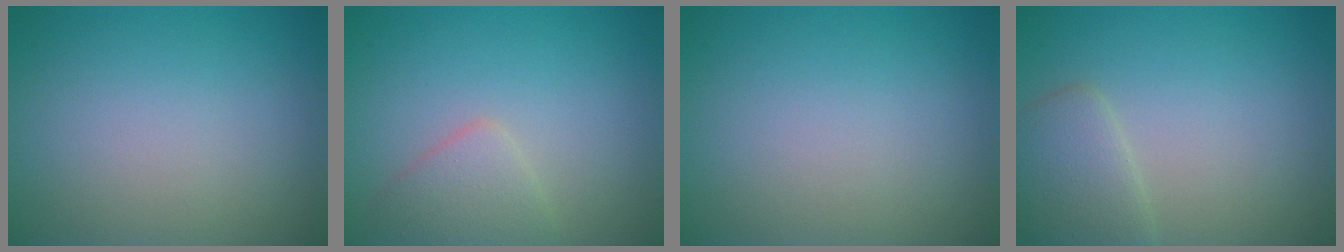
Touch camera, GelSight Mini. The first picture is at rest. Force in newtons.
{"total": 2.3, "press": 2.3, "slide": 0.1}
{"total": 0.0}
{"total": 2.9, "press": 2.9, "slide": 0.2}